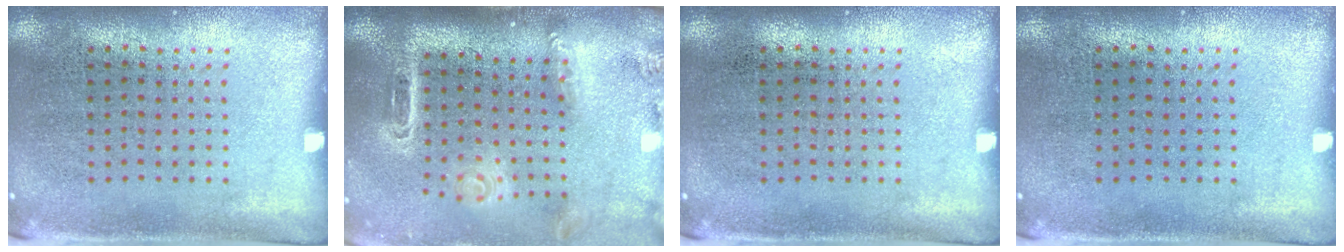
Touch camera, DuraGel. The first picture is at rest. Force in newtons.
{"total": 2.9, "press": 2.1, "slide": 2.0}
{"total": 0.0}
{"total": 0.0}